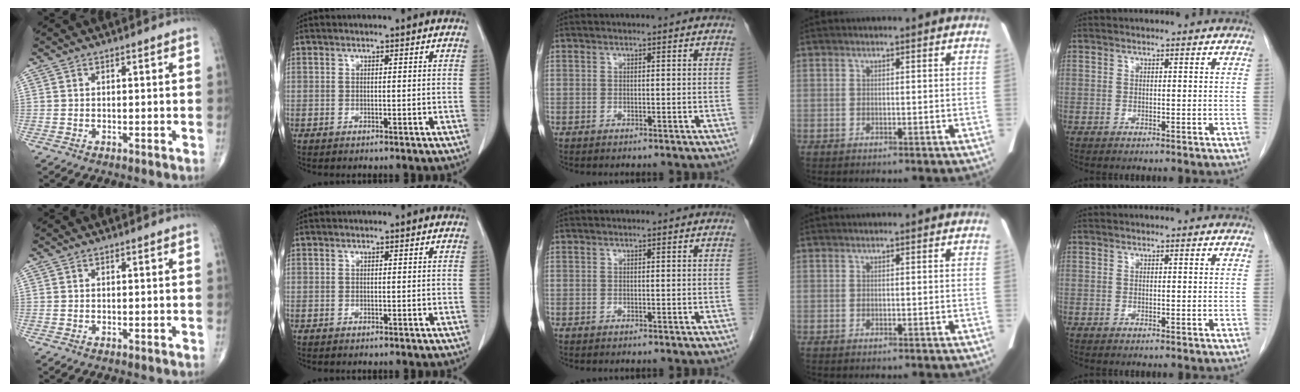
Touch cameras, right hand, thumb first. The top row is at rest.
{}